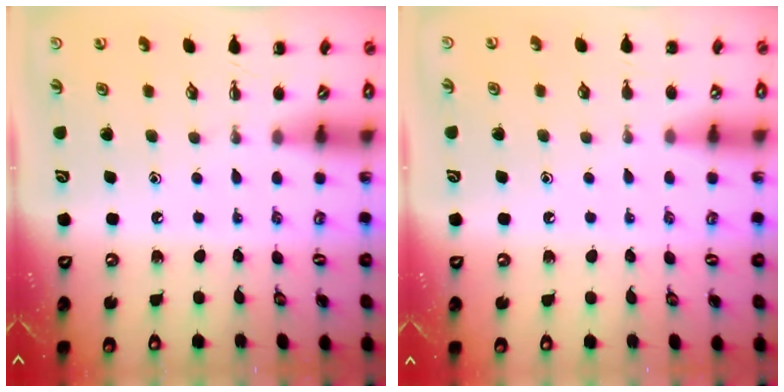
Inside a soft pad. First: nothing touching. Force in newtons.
{"total": 3.8, "press": 3.6, "slide": 1.1}